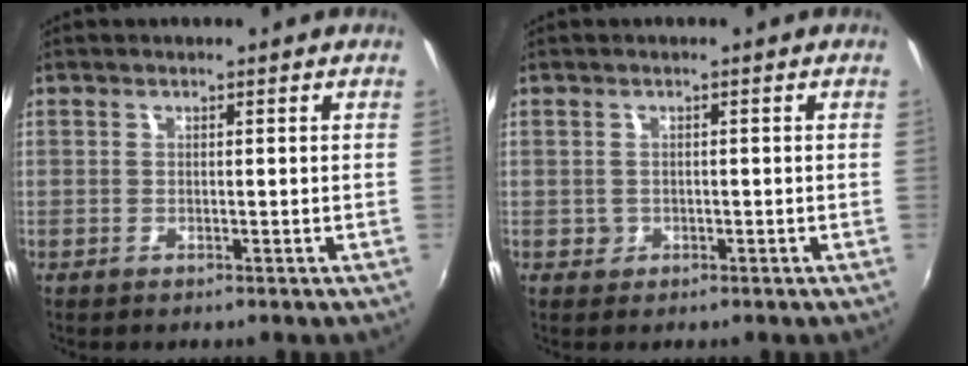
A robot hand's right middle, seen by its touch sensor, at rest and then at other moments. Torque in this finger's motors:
{"motor_torque": [0.18, -0.27, 0.03, 0.00]}